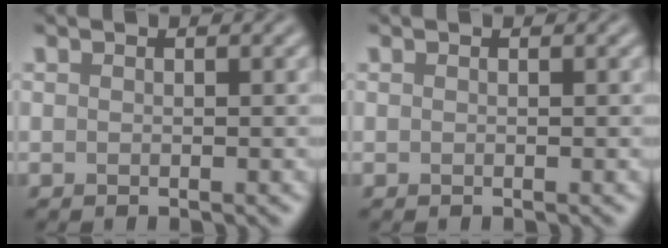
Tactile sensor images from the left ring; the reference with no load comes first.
{"total": 0.0}